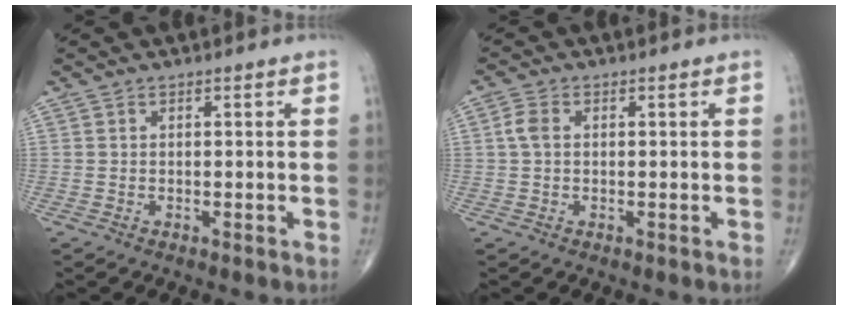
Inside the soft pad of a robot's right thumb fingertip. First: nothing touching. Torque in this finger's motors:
{"motor_torque": [-0.23, 0.26, 0.36, 0.14, 0.02]}